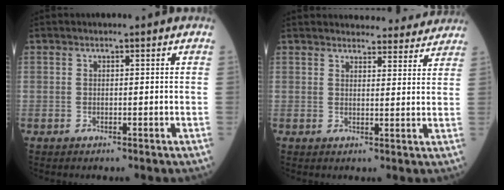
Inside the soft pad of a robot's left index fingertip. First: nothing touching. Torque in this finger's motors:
{"motor_torque": [1.18, -0.96, 0.28, 0.04]}